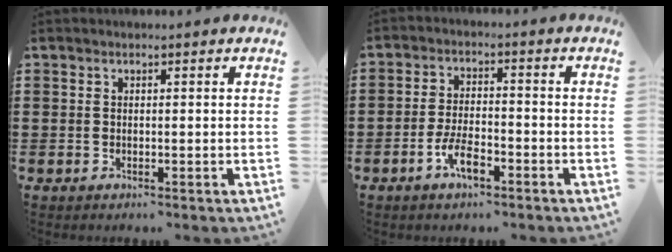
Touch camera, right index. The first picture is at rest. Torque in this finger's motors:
{"motor_torque": [1.80, 0.34, 0.58, 0.16]}